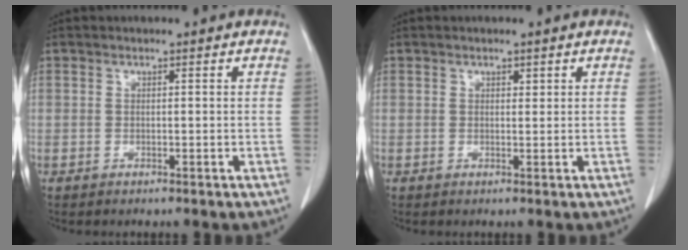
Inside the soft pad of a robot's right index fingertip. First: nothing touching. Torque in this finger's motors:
{"motor_torque": [-0.07, -0.08, -0.09, -0.01]}